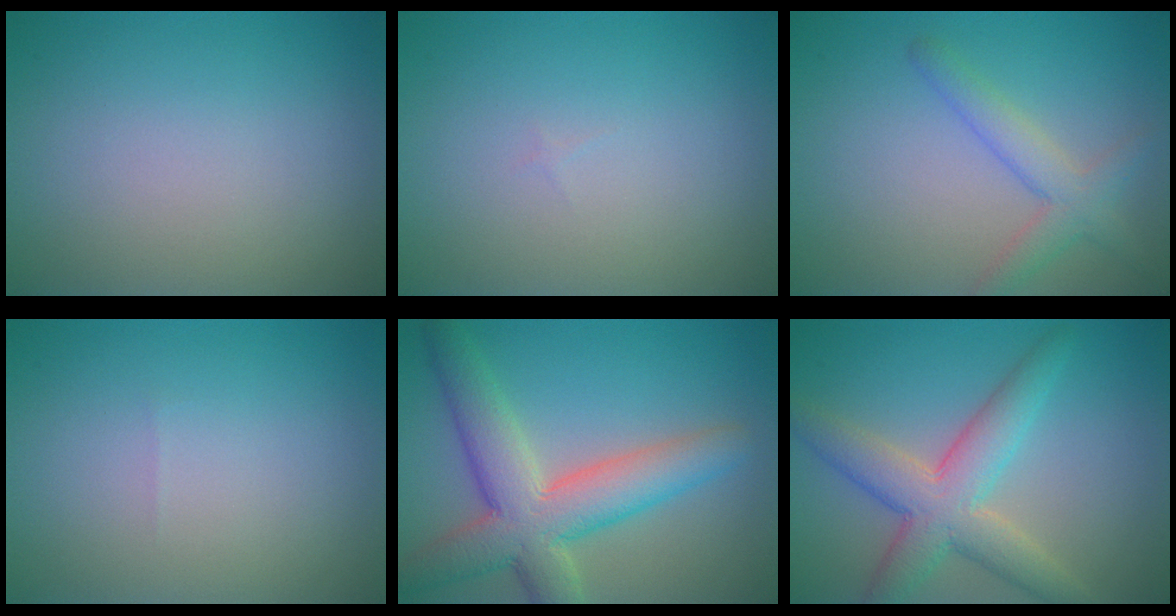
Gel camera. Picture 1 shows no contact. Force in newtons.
{"total": 0.0}
{"total": 3.0, "press": 3.0, "slide": 0.2}
{"total": 0.0}
{"total": 7.9, "press": 7.9, "slide": 0.6}
{"total": 5.9, "press": 5.9, "slide": 0.2}